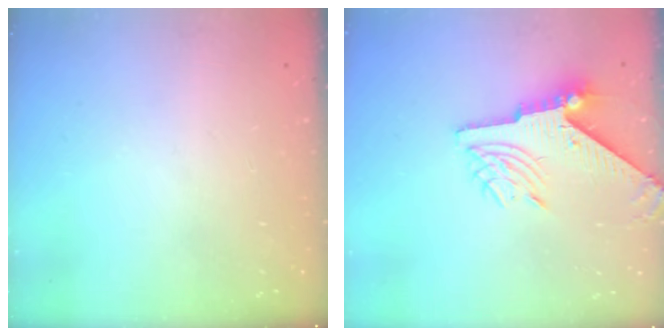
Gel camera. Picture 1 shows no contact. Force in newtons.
{"total": 9.4, "press": 9.4, "slide": 1.2}